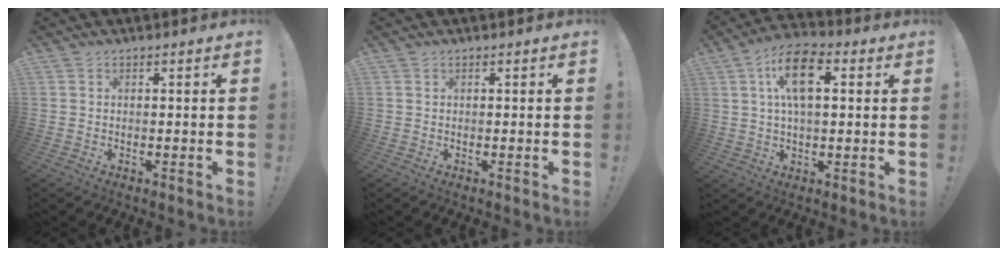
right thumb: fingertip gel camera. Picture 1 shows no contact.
{"total": 0.0}
{"total": 12.3, "force": [3.7, 6.8, 9.6], "torque": [-0.142, 0.008, 0.065]}